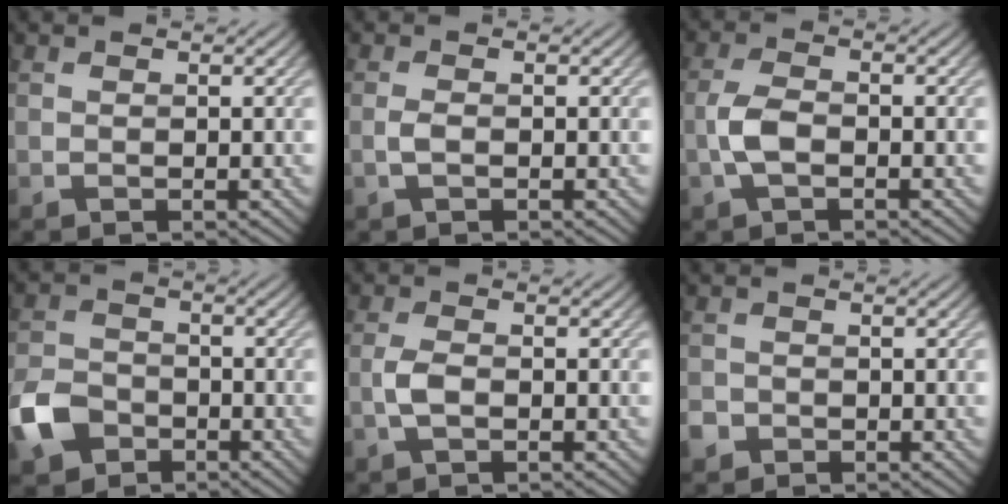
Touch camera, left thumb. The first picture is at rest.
{"total": 1.4, "force": [-0.4, 0.4, 1.2], "torque": [-0.028, 0.002, -0.012]}
{"total": 3.6, "force": [-1.3, 1.6, 3.0], "torque": [-0.071, 0.002, -0.034]}
{"total": 6.1, "force": [-3.3, 4.2, 2.9], "torque": [-0.074, -0.003, -0.077]}
{"total": 2.4, "force": [-0.8, 0.9, 2.1], "torque": [-0.051, 0.002, -0.021]}
{"total": 1.8, "force": [-1.1, 1.3, 0.5], "torque": [-0.009, -0.004, -0.026]}